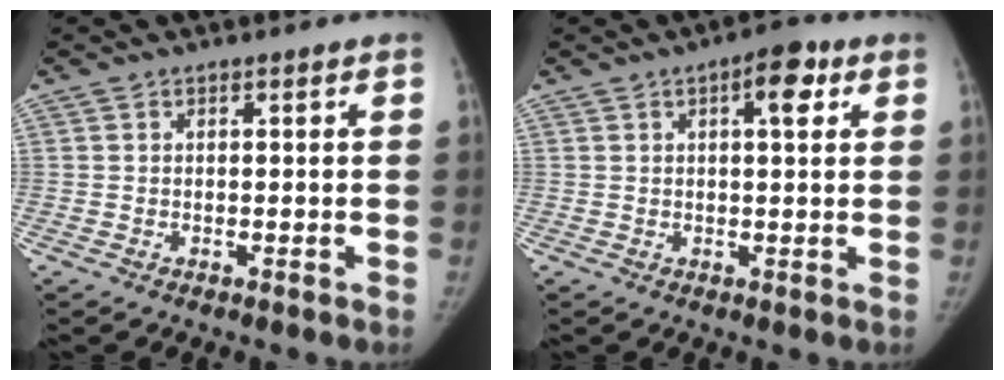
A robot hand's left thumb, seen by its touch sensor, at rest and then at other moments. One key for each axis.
{"total": 5.5, "fx": 2.2, "fy": 2.2, "fz": 4.6, "tx": -0.052, "ty": 0.001, "tz": 0.024}